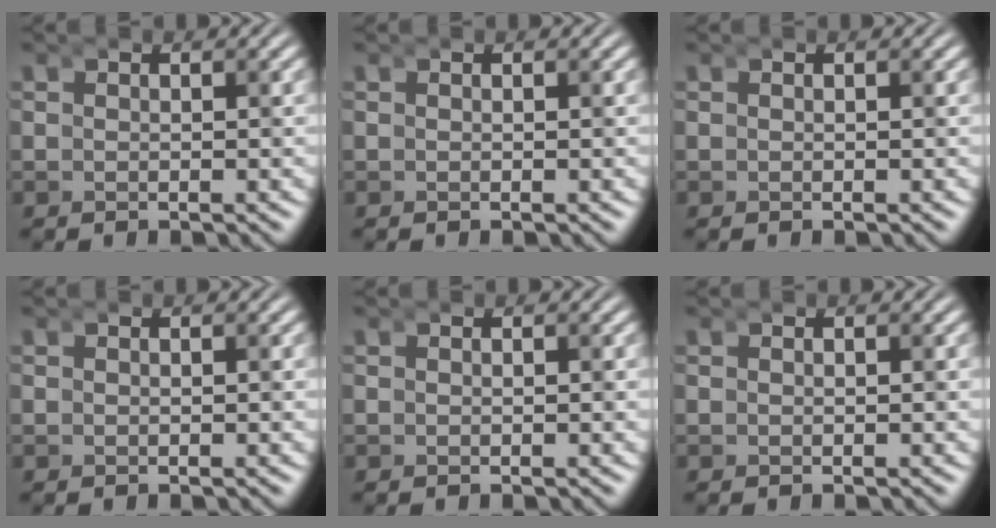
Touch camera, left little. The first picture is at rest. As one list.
[{"total": 0.0}, {"total": 0.0}, {"total": 0.0}, {"total": 0.0}, {"total": 0.0}]